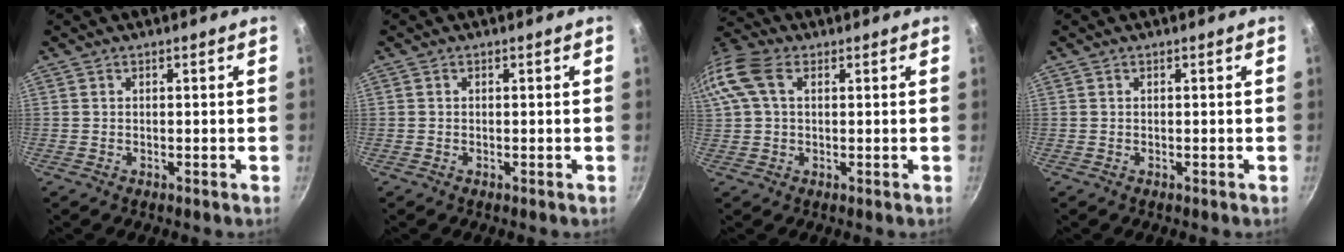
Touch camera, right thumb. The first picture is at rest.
{"total": 0.0}
{"total": 11.4, "force": [3.3, 7.3, 8.1], "torque": [-0.177, 0.031, 0.052]}
{"total": 0.0}